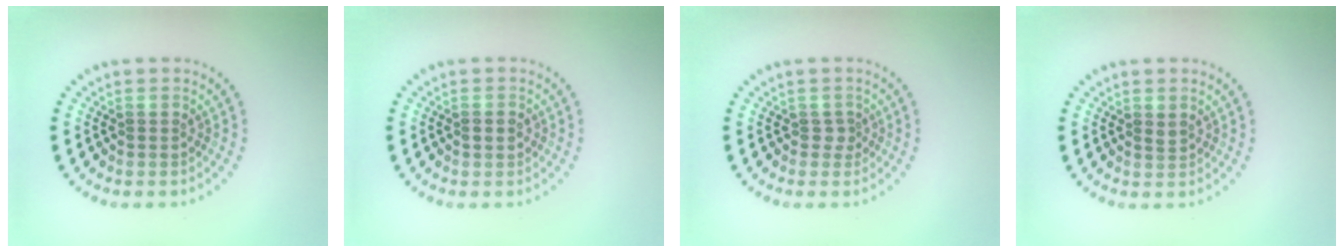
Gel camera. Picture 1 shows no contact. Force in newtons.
{"total": 1.2, "press": 1.2, "slide": 0.0}
{"total": 0.9, "press": 0.6, "slide": 0.8}
{"total": 0.7, "press": 0.6, "slide": 0.3}